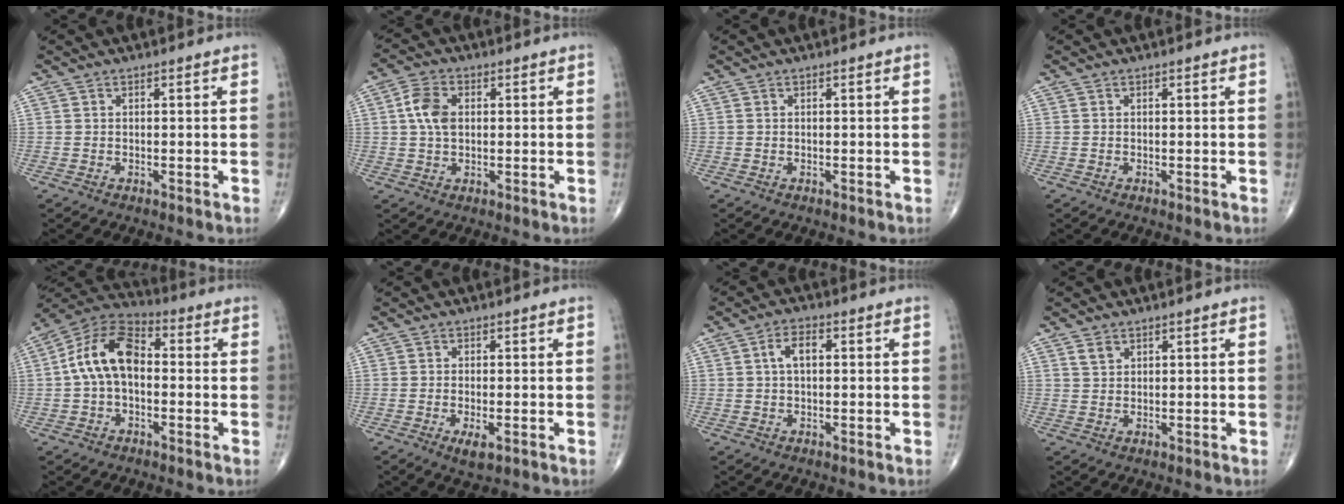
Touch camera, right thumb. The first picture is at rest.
{"total": 5.9, "force": [1.0, 3.8, 4.5], "torque": [-0.089, 0.007, 0.014]}
{"total": 0.0}
{"total": 0.0}
{"total": 12.3, "force": [0.1, 7.5, 9.7], "torque": [-0.170, 0.035, -0.013]}
{"total": 3.2, "force": [-1.2, 1.2, 2.7], "torque": [-0.049, -0.006, -0.019]}
{"total": 4.0, "force": [0.6, 2.1, 3.3], "torque": [-0.060, 0.013, 0.008]}
{"total": 2.0, "force": [1.3, 1.2, 0.9], "torque": [-0.012, -0.003, 0.028]}